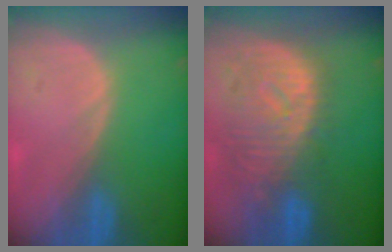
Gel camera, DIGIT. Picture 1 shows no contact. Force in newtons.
{"total": 10.8, "press": 9.6, "slide": 4.9}